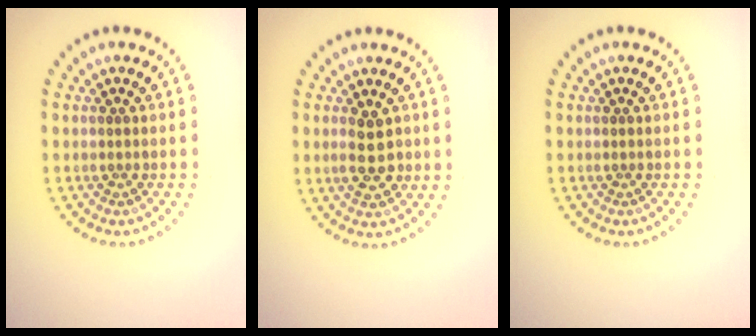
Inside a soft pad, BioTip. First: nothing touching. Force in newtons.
{"total": 3.0, "press": 3.0, "slide": 0.2}
{"total": 0.0}